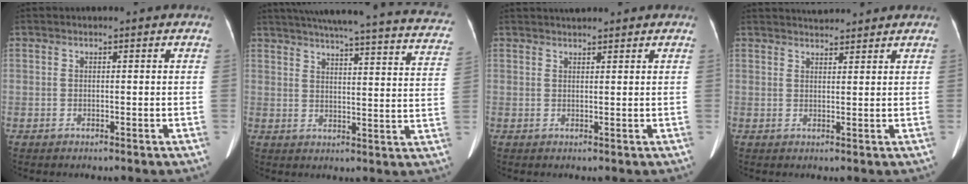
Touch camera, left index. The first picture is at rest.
{"total": 32.0, "force": [28.5, 3.3, 14.1], "torque": [-0.205, -0.047, 0.331]}
{"total": 3.3, "force": [3.1, 0.4, 1.1], "torque": [-0.013, 0.028, 0.047]}
{"total": 5.0, "force": [4.9, 0.6, 1.0], "torque": [-0.017, 0.029, 0.070]}